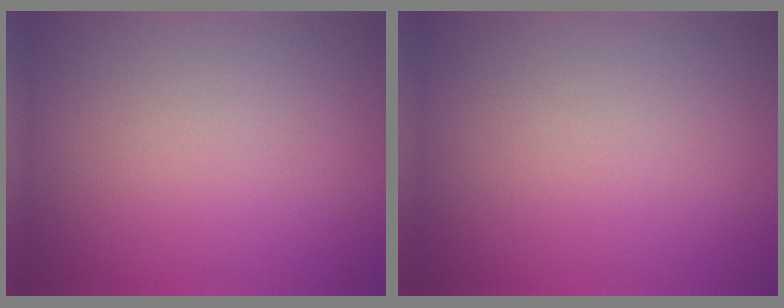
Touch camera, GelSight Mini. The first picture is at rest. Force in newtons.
{"total": 0.0}